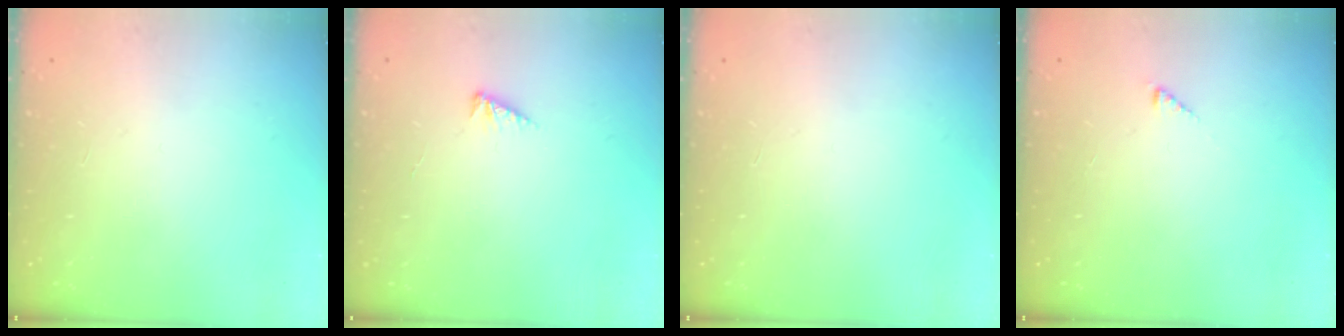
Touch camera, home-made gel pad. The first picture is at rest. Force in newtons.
{"total": 3.8, "press": 3.7, "slide": 0.5}
{"total": 0.0}
{"total": 2.2, "press": 2.2, "slide": 0.4}